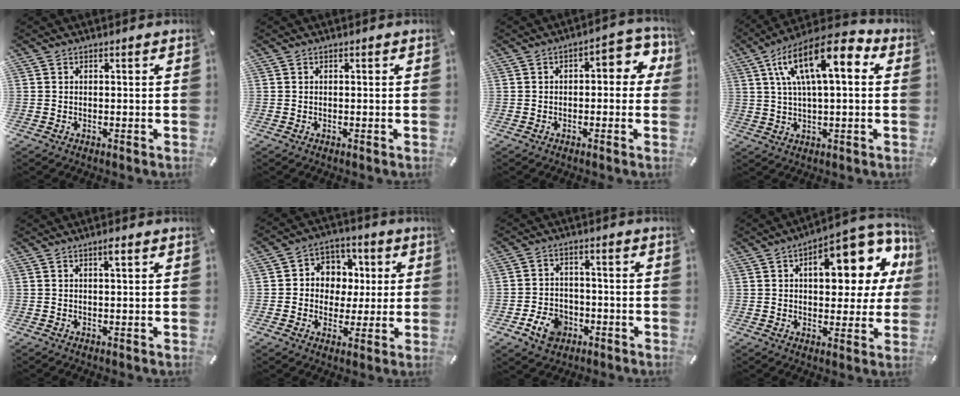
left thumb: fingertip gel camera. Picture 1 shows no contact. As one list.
[{"total": 0.0}, {"total": 6.5, "force": [0.3, 3.5, 5.5], "torque": [-0.064, -0.003, -0.006]}, {"total": 16.5, "force": [5.9, 6.1, 14.2], "torque": [-0.262, -0.017, 0.096]}, {"total": 1.8, "force": [0.7, 0.2, 1.7], "torque": [-0.035, 0.001, 0.011]}, {"total": 8.3, "force": [-0.1, 8.1, 1.8], "torque": [-0.025, 0.003, -0.003]}, {"total": 7.7, "force": [-3.5, 5.9, 3.5], "torque": [-0.078, 0.021, -0.062]}, {"total": 16.9, "force": [6.4, 8.8, 12.9], "torque": [-0.159, -0.038, 0.102]}]